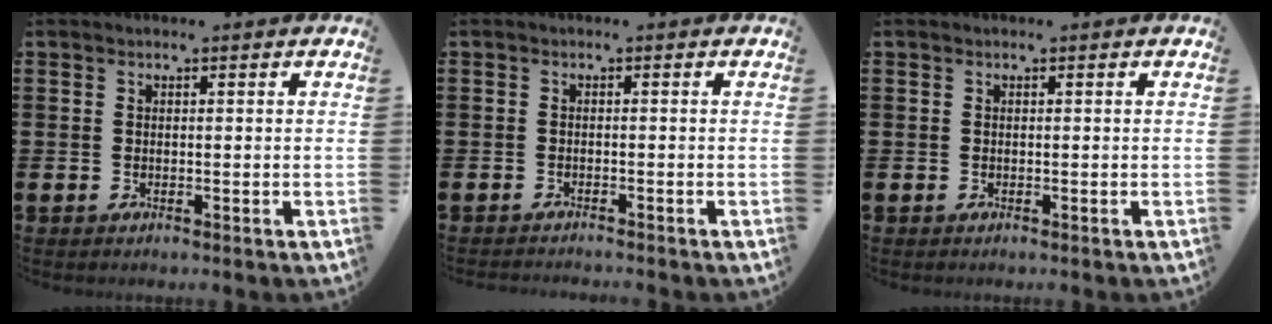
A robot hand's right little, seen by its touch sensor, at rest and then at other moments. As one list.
[{"total": 0.7, "force": [-0.7, -0.1, 0.0], "torque": [-0.001, -0.001, -0.015]}, {"total": 0.0}]